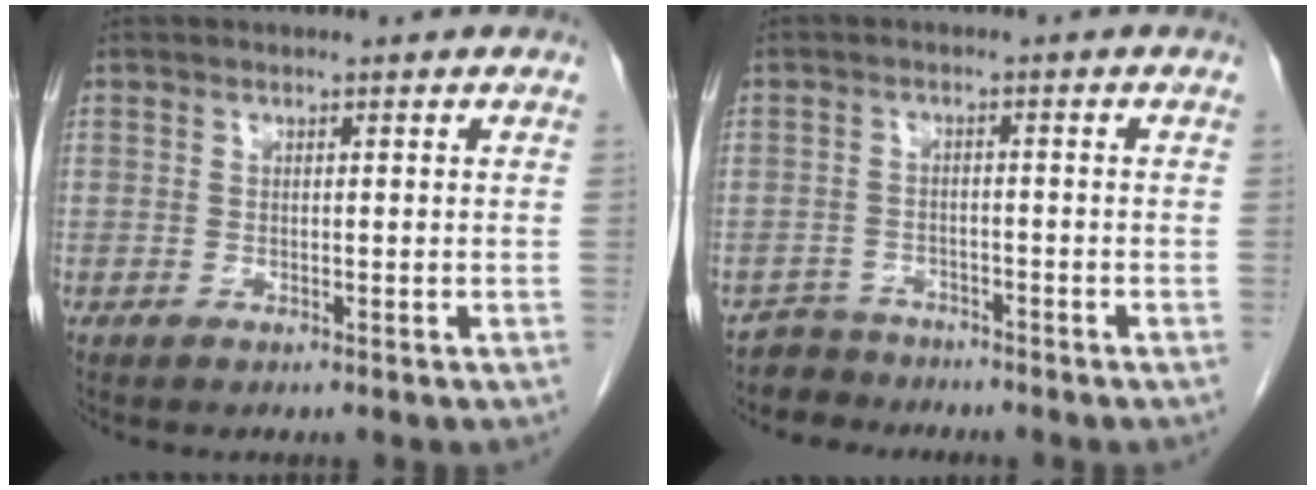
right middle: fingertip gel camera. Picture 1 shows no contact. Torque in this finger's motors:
{"motor_torque": [-0.03, 0.05, -0.01, 0.00]}